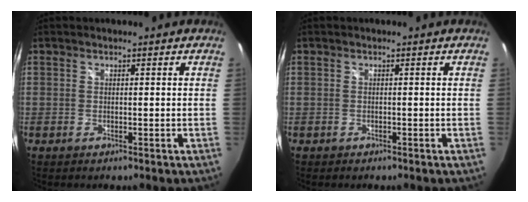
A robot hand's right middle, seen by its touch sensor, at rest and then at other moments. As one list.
[{"total": 0.6, "force": [-0.5, 0.4, 0.1], "torque": [-0.003, 0.002, -0.006]}]